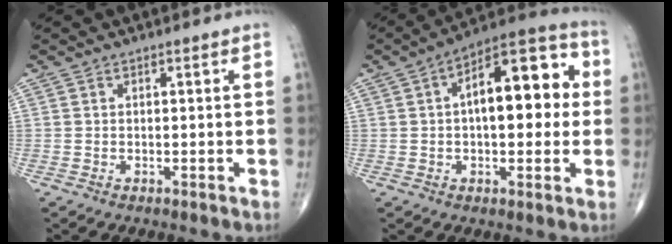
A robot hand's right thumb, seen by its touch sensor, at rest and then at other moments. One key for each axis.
{"total": 16.8, "fx": 2.1, "fy": 7.9, "fz": 14.7, "tx": -0.185, "ty": 0.034, "tz": 0.023}